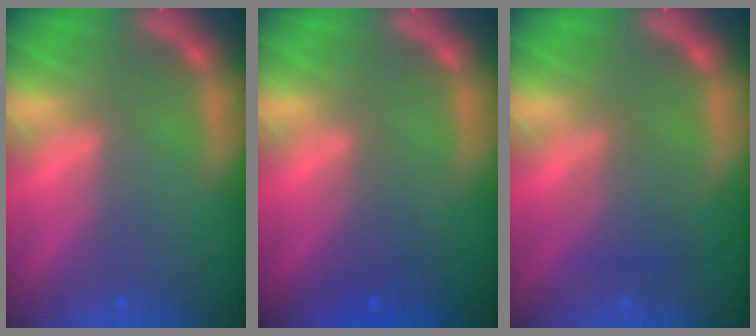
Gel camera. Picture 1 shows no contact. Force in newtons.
{"total": 2.0}
{"total": 2.5}